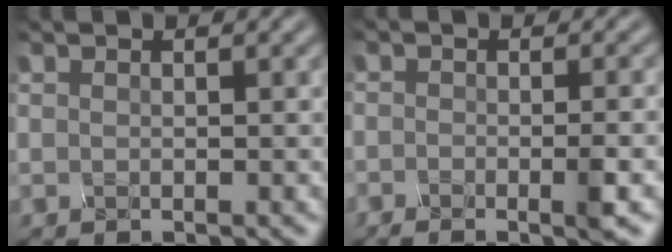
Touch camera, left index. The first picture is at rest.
{"total": 2.5, "force": [-1.8, 0.0, 1.7], "torque": [-0.030, -0.005, -0.011]}